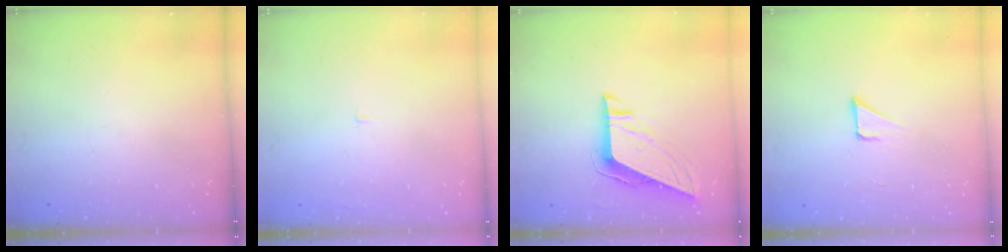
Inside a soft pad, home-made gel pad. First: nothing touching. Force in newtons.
{"total": 1.2, "press": 1.2, "slide": 0.1}
{"total": 8.5, "press": 8.5, "slide": 0.3}
{"total": 2.1, "press": 2.1, "slide": 0.1}